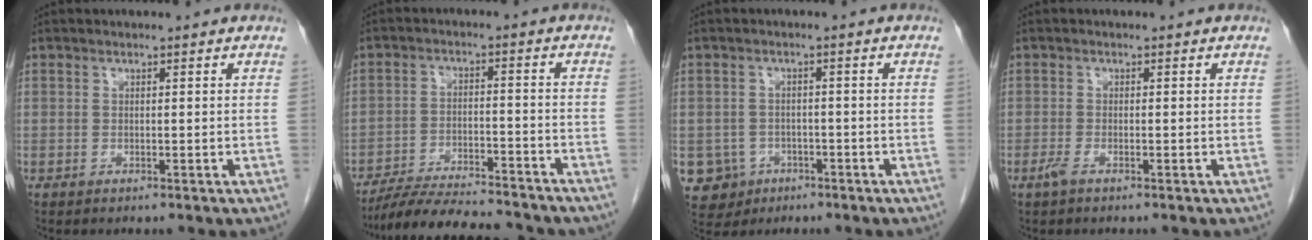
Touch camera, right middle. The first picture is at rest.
{"total": 15.4, "force": [-13.9, 2.1, 6.3], "torque": [-0.107, -0.010, -0.210]}
{"total": 5.7, "force": [-2.5, 5.1, 0.6], "torque": [-0.016, 0.008, -0.032]}
{"total": 1.4, "force": [-0.9, 0.2, 1.1], "torque": [-0.028, -0.003, -0.021]}